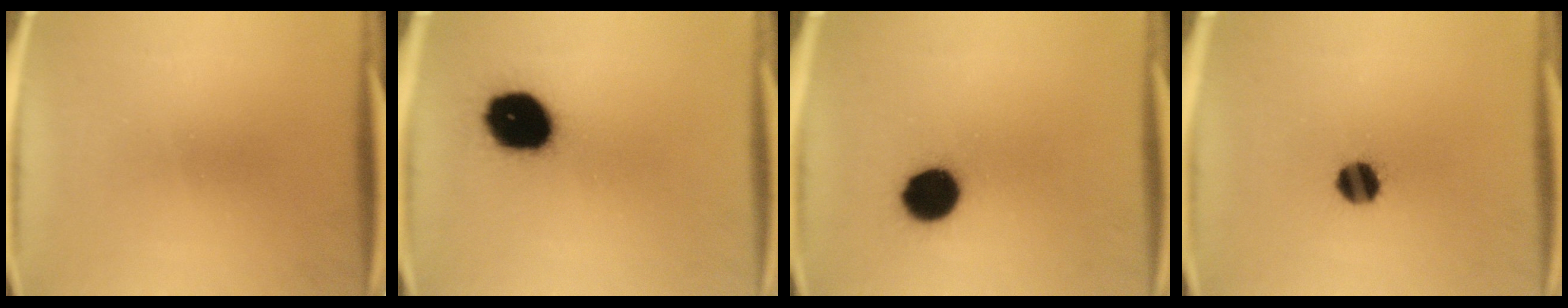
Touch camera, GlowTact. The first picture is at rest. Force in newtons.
{"total": 16.3}
{"total": 11.1}
{"total": 6.4}